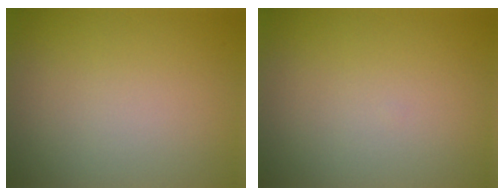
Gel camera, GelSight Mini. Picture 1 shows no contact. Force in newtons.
{"total": 0.0}